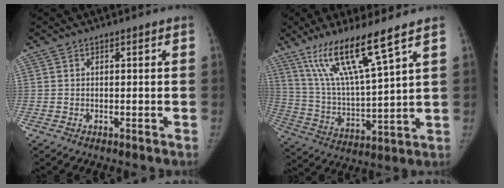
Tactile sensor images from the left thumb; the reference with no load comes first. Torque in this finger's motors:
{"motor_torque": [0.16, 0.18, 1.30, -1.47, 0.14]}